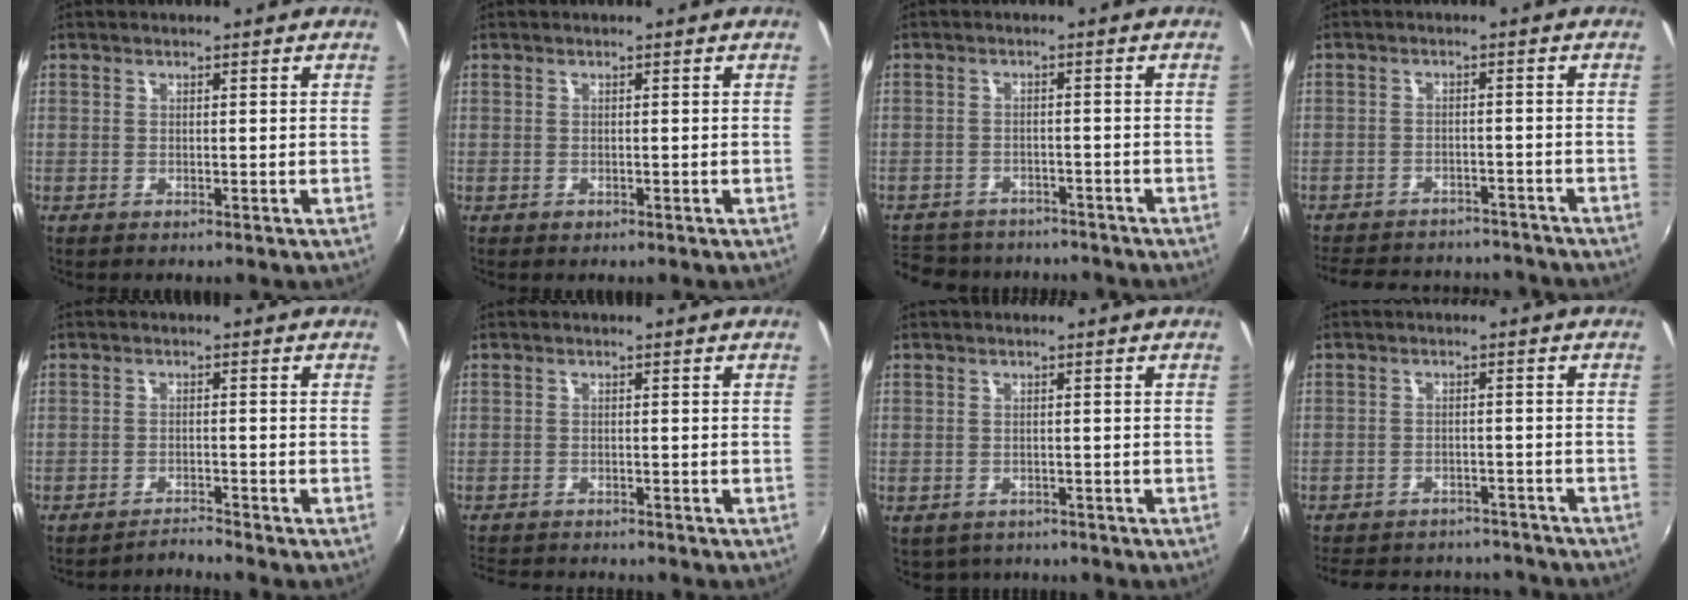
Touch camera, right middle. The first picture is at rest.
{"total": 0.5, "force": [-0.3, 0.4, 0.1], "torque": [-0.001, -0.003, -0.006]}
{"total": 13.5, "force": [-11.2, 6.1, 4.4], "torque": [-0.117, 0.000, -0.161]}
{"total": 17.7, "force": [-15.4, 6.4, 6.1], "torque": [-0.139, 0.013, -0.202]}
{"total": 2.4, "force": [-2.2, -0.9, -0.5], "torque": [0.001, 0.001, -0.041]}
{"total": 6.6, "force": [-6.3, 1.2, 1.9], "torque": [-0.054, -0.017, -0.102]}
{"total": 2.9, "force": [-2.2, 1.9, 0.5], "torque": [-0.016, -0.010, -0.028]}
{"total": 17.5, "force": [-15.2, 6.6, 5.7], "torque": [-0.131, 0.016, -0.194]}